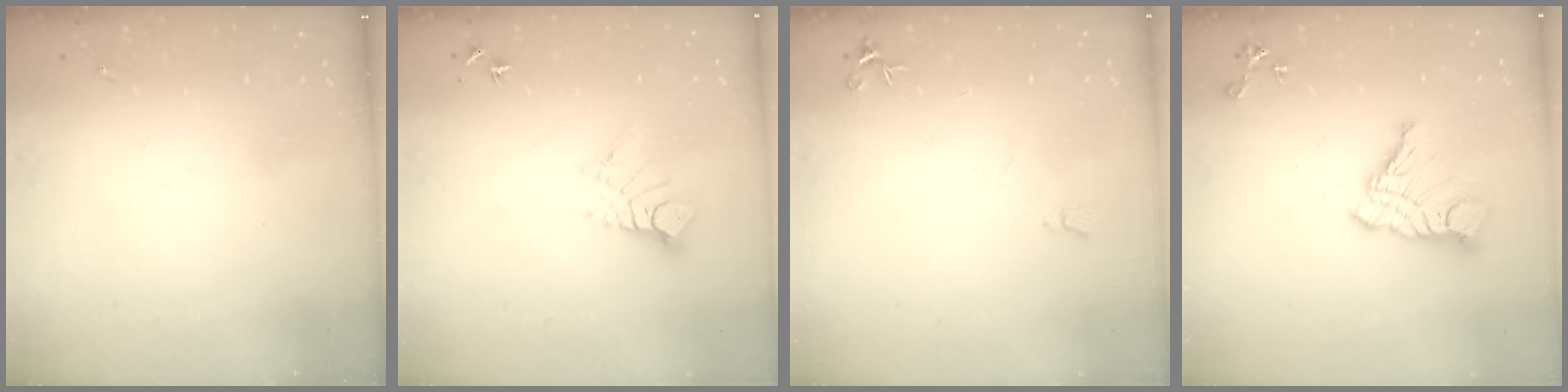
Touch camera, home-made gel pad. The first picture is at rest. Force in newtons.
{"total": 9.1, "press": 9.0, "slide": 1.0}
{"total": 4.4, "press": 4.3, "slide": 0.9}
{"total": 13.2, "press": 13.2, "slide": 1.3}